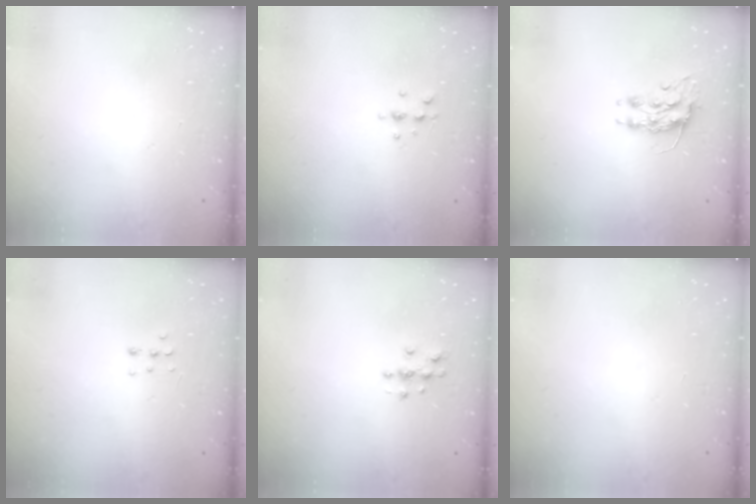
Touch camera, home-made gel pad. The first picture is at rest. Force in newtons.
{"total": 5.0, "press": 4.9, "slide": 0.9}
{"total": 8.1, "press": 8.1, "slide": 0.7}
{"total": 3.8, "press": 3.7, "slide": 0.9}
{"total": 3.6, "press": 3.6, "slide": 0.5}
{"total": 0.0}